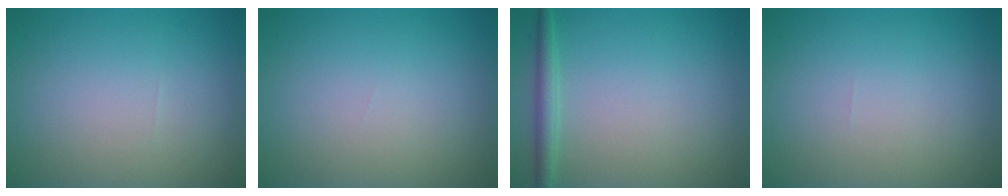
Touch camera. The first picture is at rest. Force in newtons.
{"total": 0.0}
{"total": 1.9, "press": 1.9, "slide": 0.1}
{"total": 0.0}